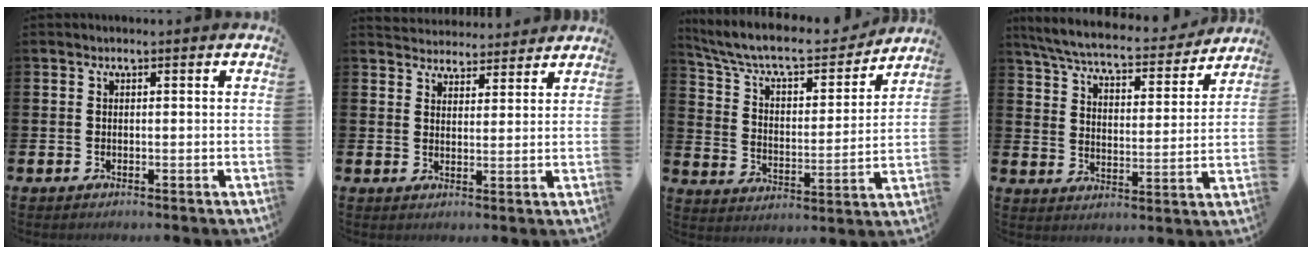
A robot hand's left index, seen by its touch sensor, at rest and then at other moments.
{"total": 3.9, "force": [3.8, 0.8, -0.3], "torque": [-0.006, -0.022, 0.070]}
{"total": 9.2, "force": [8.2, 2.4, 3.3], "torque": [-0.096, -0.057, 0.136]}
{"total": 6.8, "force": [6.3, 1.0, 2.3], "torque": [-0.074, -0.046, 0.106]}